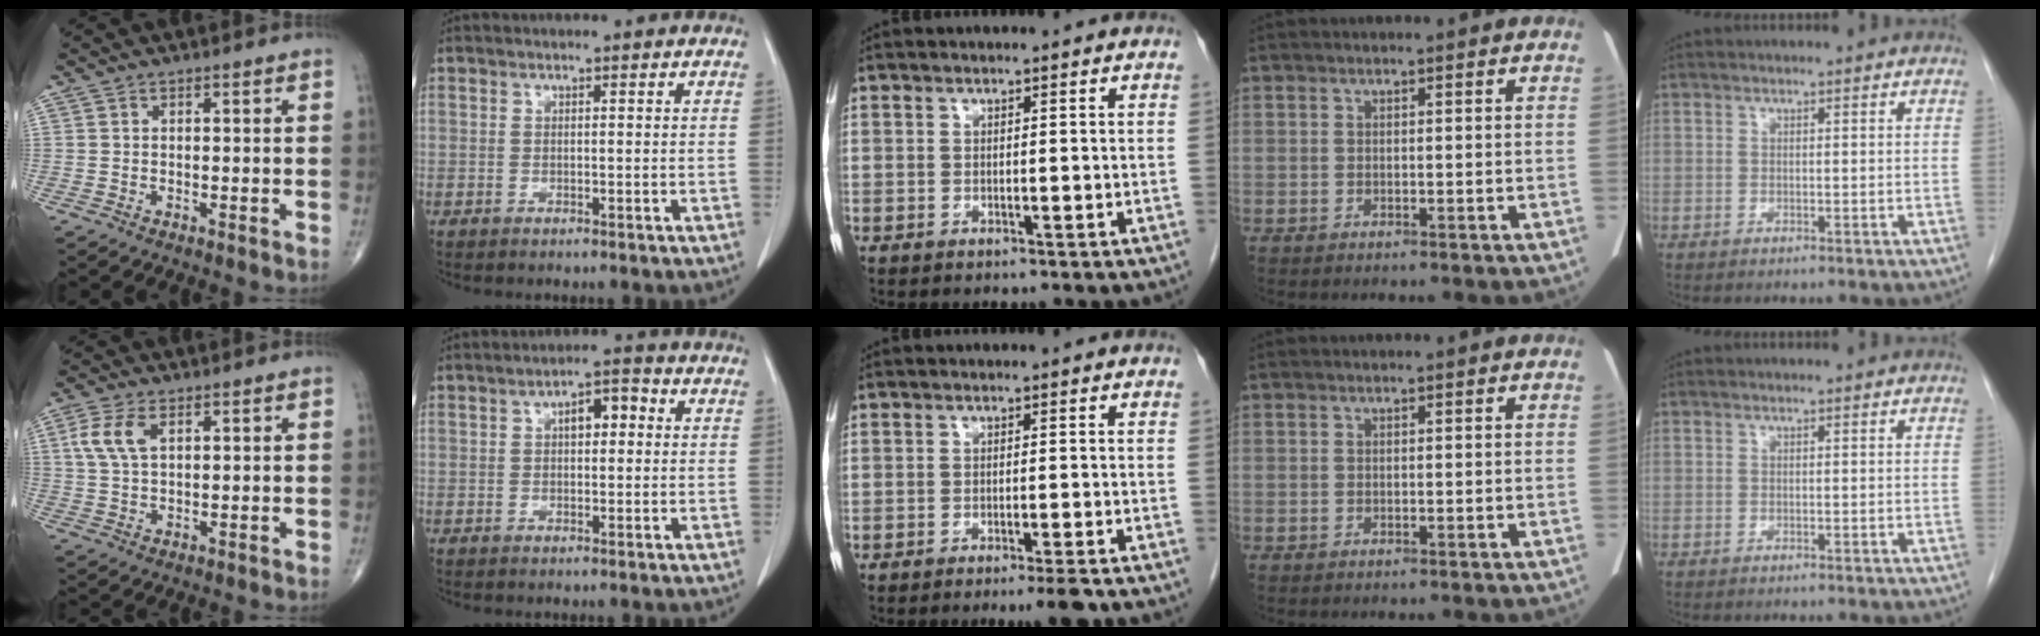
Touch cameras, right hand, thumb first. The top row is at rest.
{"thumb": {"total": 5.9, "force": [2.0, 3.1, 4.6], "torque": [-0.110, 0.006, 0.040]}, "index": {"total": 4.3, "force": [0.8, 1.9, 3.8], "torque": [-0.058, 0.022, 0.009]}, "middle": {"total": 3.3, "force": [-2.3, -0.1, 2.3], "torque": [-0.028, -0.007, -0.033]}}